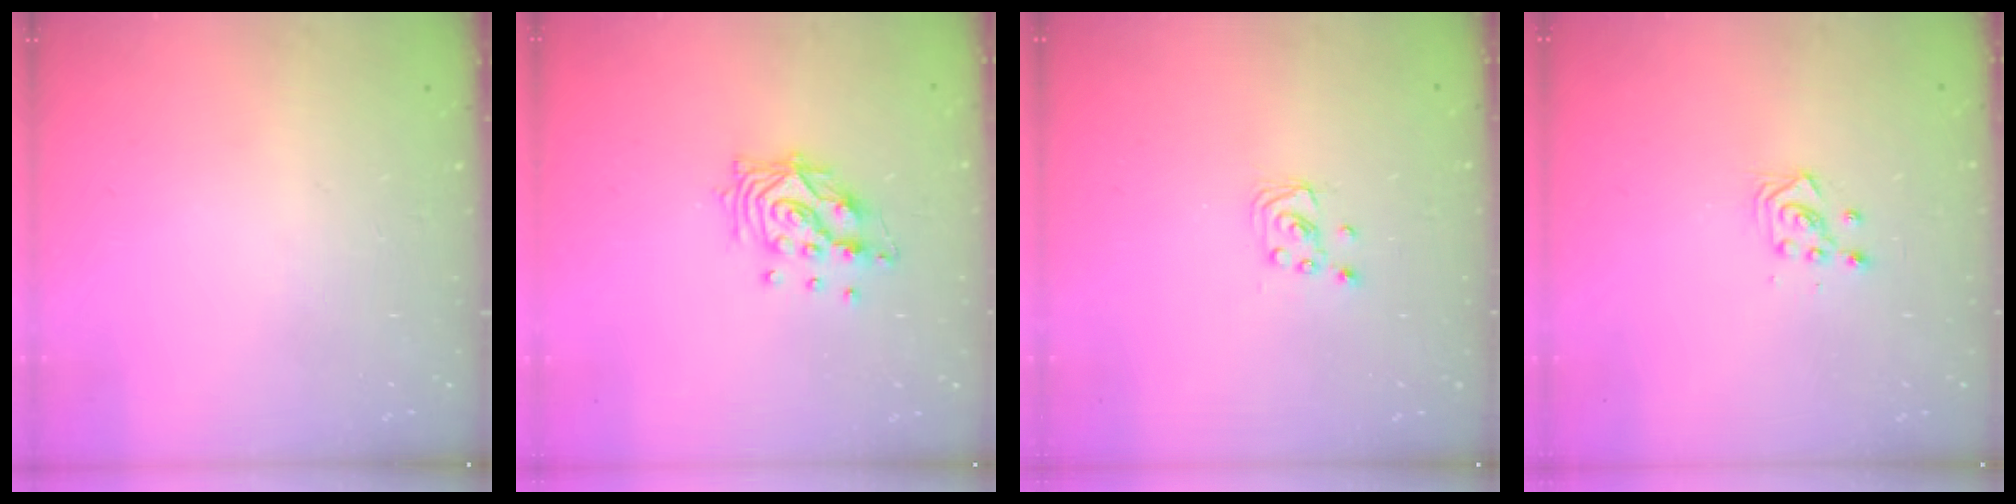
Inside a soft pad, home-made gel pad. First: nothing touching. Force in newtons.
{"total": 10.8, "press": 10.8, "slide": 0.7}
{"total": 1.9, "press": 1.9, "slide": 0.1}
{"total": 3.0, "press": 2.9, "slide": 0.8}